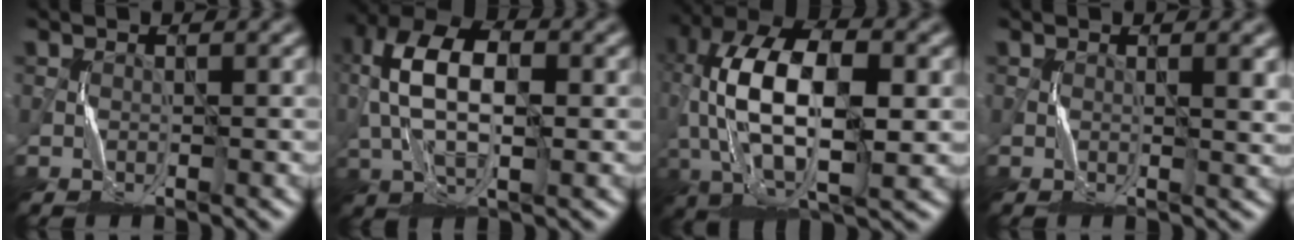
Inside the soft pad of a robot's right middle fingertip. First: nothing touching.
{"total": 8.3, "force": [1.0, 4.4, 6.9], "torque": [-0.148, 0.013, 0.013]}
{"total": 12.8, "force": [0.8, 6.5, 11.0], "torque": [-0.218, 0.009, 0.013]}
{"total": 1.7, "force": [0.6, 0.3, 1.6], "torque": [-0.016, -0.002, 0.010]}